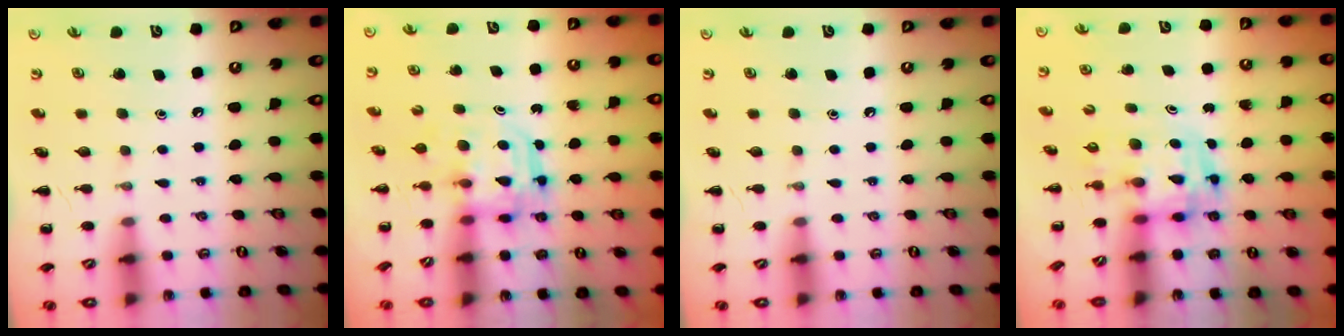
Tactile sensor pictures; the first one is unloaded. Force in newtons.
{"total": 3.1, "press": 3.1, "slide": 0.2}
{"total": 0.0}
{"total": 3.6, "press": 3.5, "slide": 0.6}